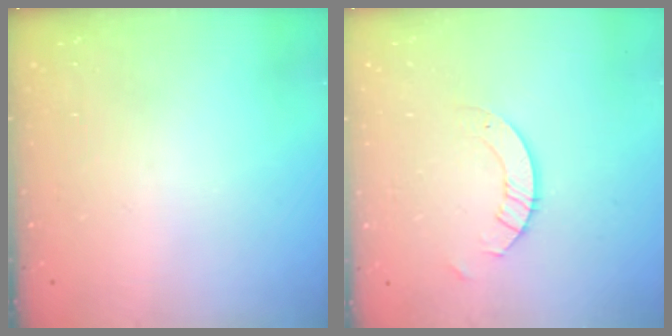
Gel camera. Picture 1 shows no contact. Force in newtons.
{"total": 3.5, "press": 3.5, "slide": 0.3}